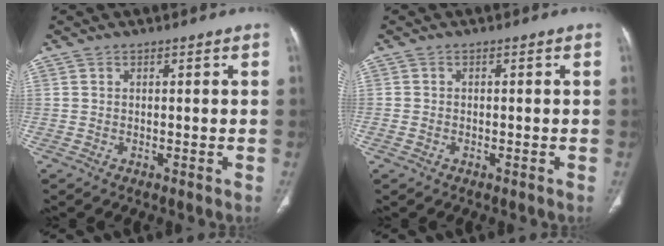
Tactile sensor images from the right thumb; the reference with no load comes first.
{"total": 0.8, "force": [-0.4, 0.5, 0.4], "torque": [-0.009, 0.003, -0.008]}